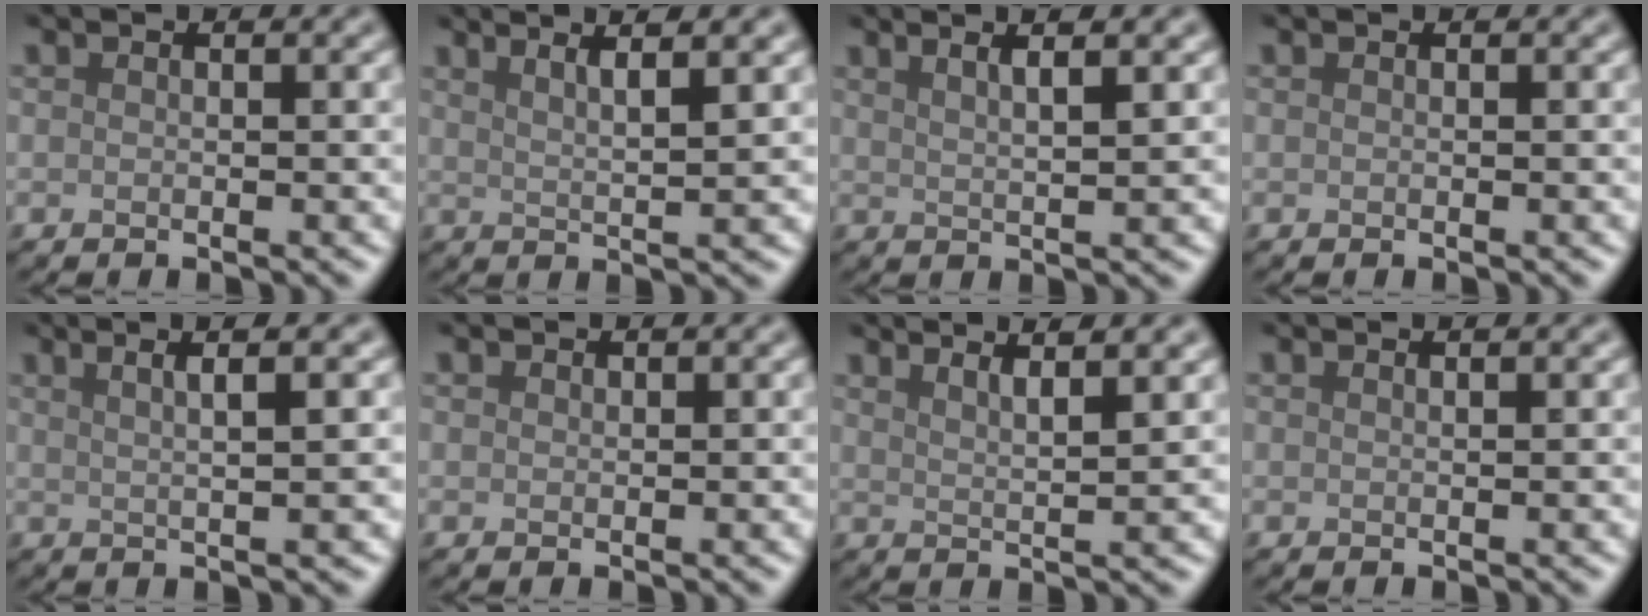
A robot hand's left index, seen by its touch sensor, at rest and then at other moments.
{"total": 4.6, "force": [2.9, 1.0, 3.4], "torque": [-0.035, 0.016, 0.026]}
{"total": 4.1, "force": [2.4, 1.1, 3.2], "torque": [-0.028, 0.016, 0.014]}
{"total": 0.0}
{"total": 4.3, "force": [1.8, 1.1, 3.8], "torque": [-0.036, 0.015, 0.000]}
{"total": 0.5, "force": [0.4, 0.3, 0.0], "torque": [0.002, 0.000, 0.007]}
{"total": 4.6, "force": [3.3, 1.1, 3.0], "torque": [-0.024, 0.021, 0.024]}
{"total": 0.7, "force": [0.5, 0.2, 0.5], "torque": [0.000, 0.000, 0.003]}